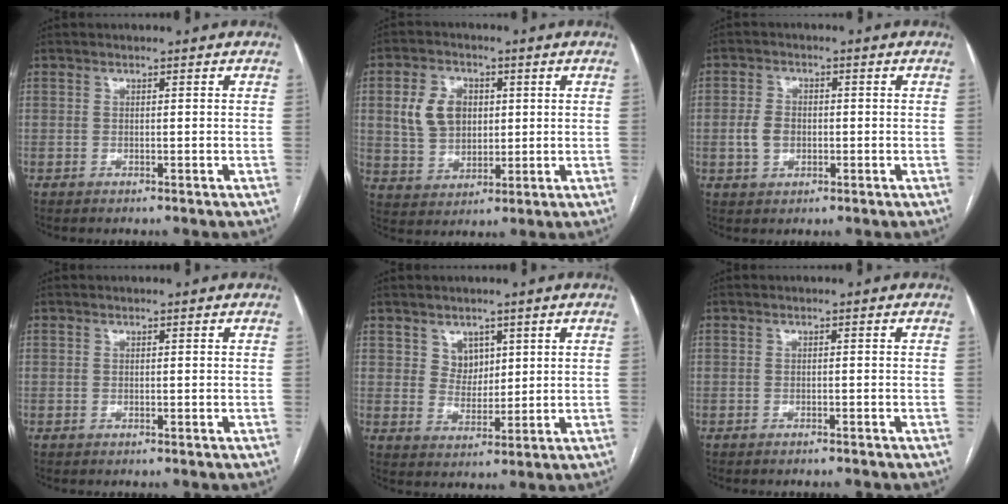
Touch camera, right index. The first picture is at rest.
{"total": 8.9, "force": [1.9, 6.6, 5.6], "torque": [-0.122, 0.021, 0.047]}
{"total": 4.1, "force": [-0.5, 3.0, 2.6], "torque": [-0.057, 0.011, -0.005]}
{"total": 0.0}
{"total": 4.0, "force": [2.0, 3.1, 1.3], "torque": [-0.019, 0.001, 0.041]}
{"total": 1.1, "force": [-1.1, 0.0, 0.2], "torque": [-0.005, -0.003, -0.014]}